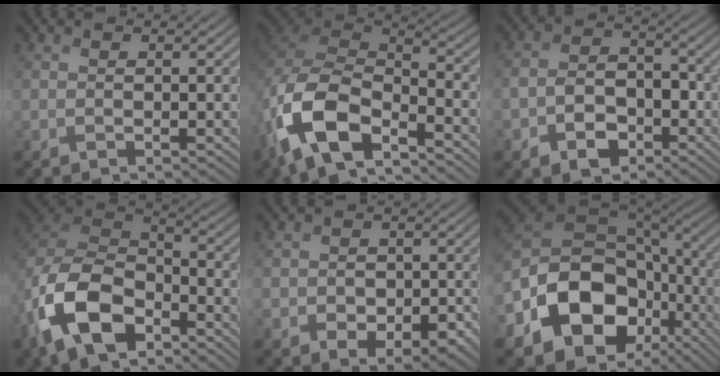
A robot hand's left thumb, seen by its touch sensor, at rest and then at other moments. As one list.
[{"total": 12.6, "force": [-6.5, 6.3, 8.7], "torque": [-0.191, -0.024, -0.135]}, {"total": 6.4, "force": [-3.6, 4.3, 3.2], "torque": [-0.066, -0.006, -0.071]}, {"total": 14.7, "force": [-7.3, 8.5, 9.4], "torque": [-0.224, -0.039, -0.146]}, {"total": 6.3, "force": [-1.9, 4.7, 3.7], "torque": [-0.065, -0.031, -0.020]}, {"total": 17.7, "force": [-5.6, 12.7, 11.0], "torque": [-0.248, -0.032, -0.093]}]